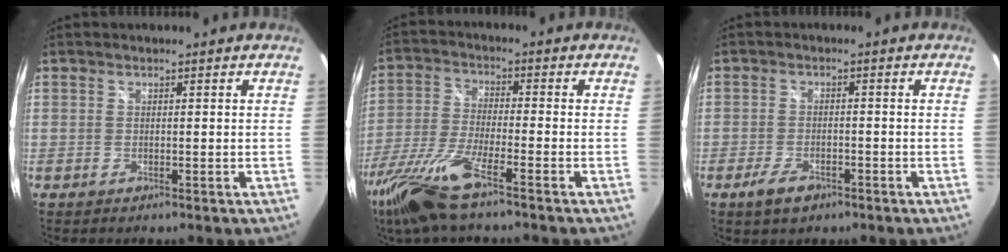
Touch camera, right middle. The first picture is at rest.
{"total": 13.4, "force": [-9.5, 1.7, 9.4], "torque": [-0.207, -0.036, -0.185]}
{"total": 4.5, "force": [-2.8, 2.3, 2.8], "torque": [-0.069, -0.006, -0.047]}